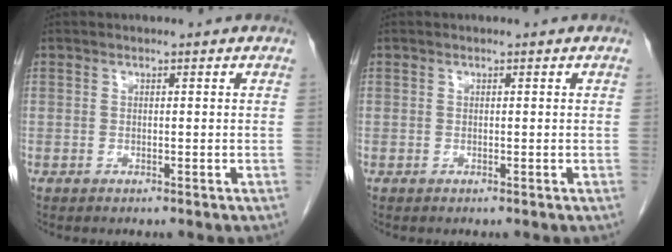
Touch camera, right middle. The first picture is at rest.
{"total": 0.0}